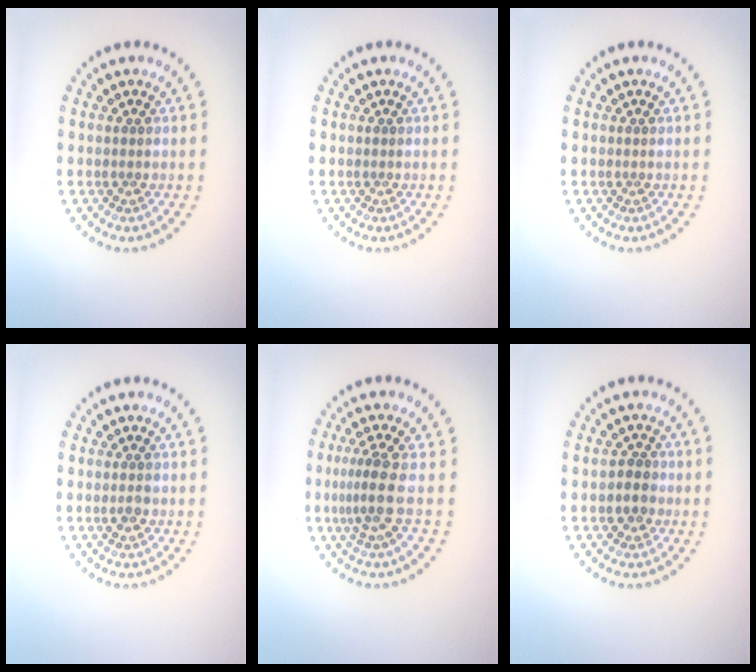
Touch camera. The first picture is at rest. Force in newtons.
{"total": 0.0}
{"total": 0.0}
{"total": 0.9, "press": 0.9, "slide": 0.1}
{"total": 2.8, "press": 2.0, "slide": 2.0}
{"total": 2.0, "press": 1.9, "slide": 0.8}